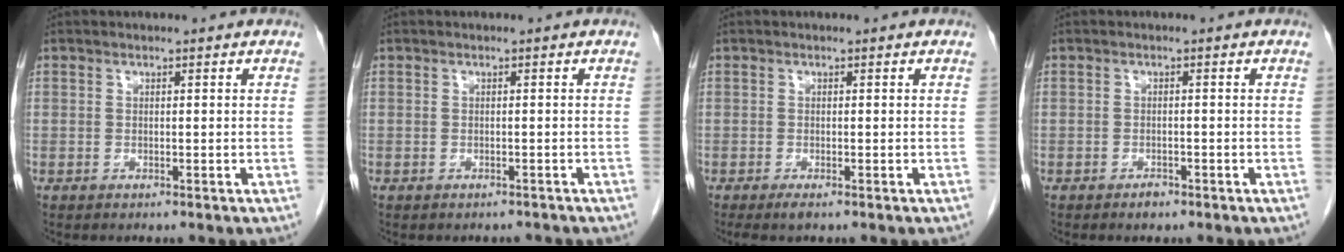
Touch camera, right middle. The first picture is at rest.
{"total": 1.2, "force": [-1.1, 0.6, 0.0], "torque": [-0.004, 0.001, -0.016]}
{"total": 1.4, "force": [-1.0, 0.1, 1.0], "torque": [-0.019, -0.005, -0.017]}
{"total": 1.2, "force": [-0.9, 0.5, 0.6], "torque": [-0.009, 0.001, -0.012]}